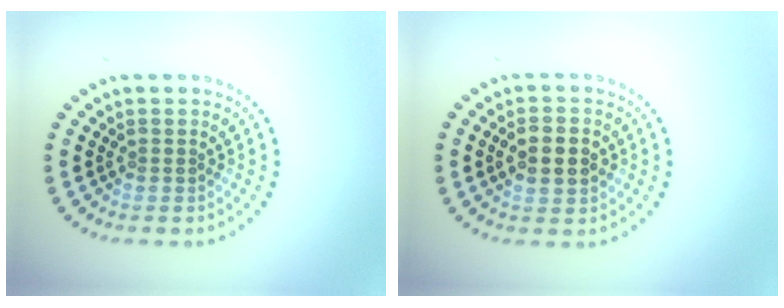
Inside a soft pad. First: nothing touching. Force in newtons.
{"total": 3.9, "press": 3.9, "slide": 0.2}